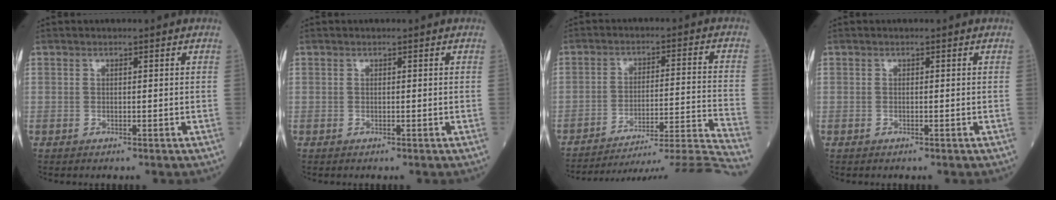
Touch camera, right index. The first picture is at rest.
{"total": 0.0}
{"total": 20.3, "force": [-18.9, -3.6, 6.3], "torque": [-0.047, -0.007, -0.258]}
{"total": 0.0}